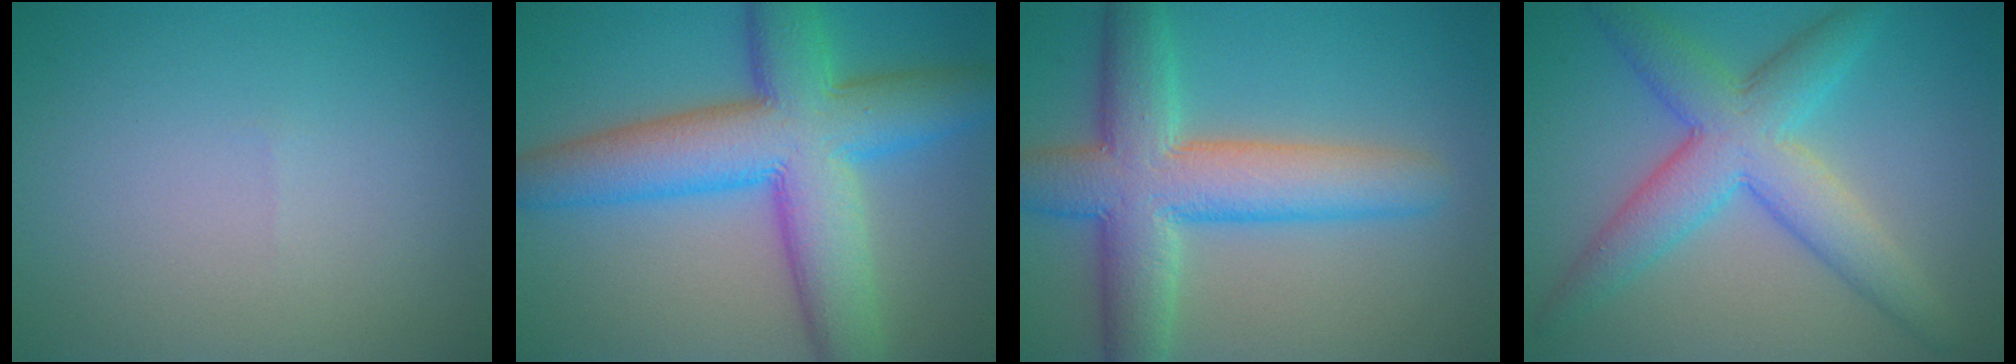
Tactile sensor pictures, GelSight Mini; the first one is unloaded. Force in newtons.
{"total": 11.7, "press": 11.7, "slide": 0.1}
{"total": 9.1, "press": 9.0, "slide": 0.3}
{"total": 6.8, "press": 6.8, "slide": 0.2}